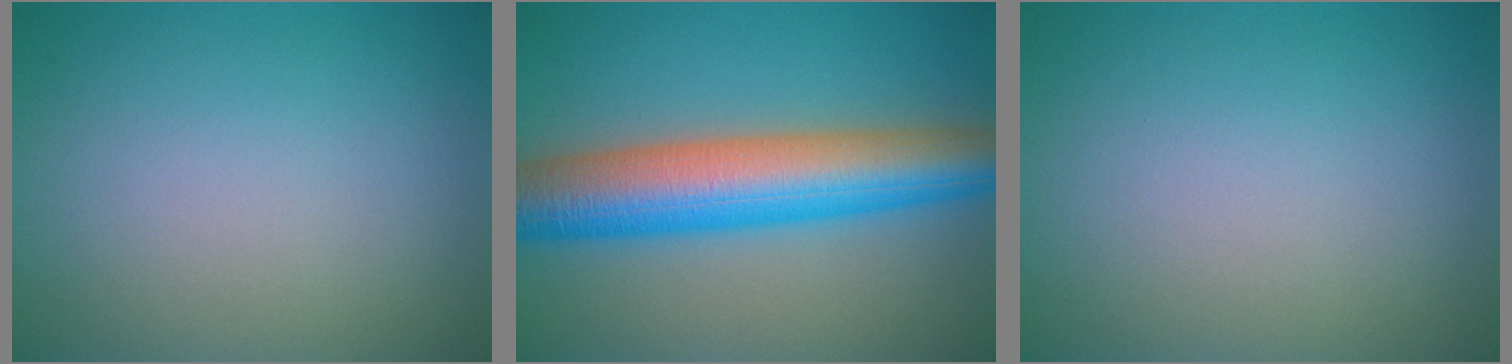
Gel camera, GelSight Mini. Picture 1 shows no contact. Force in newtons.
{"total": 10.6, "press": 10.6, "slide": 0.2}
{"total": 0.0}